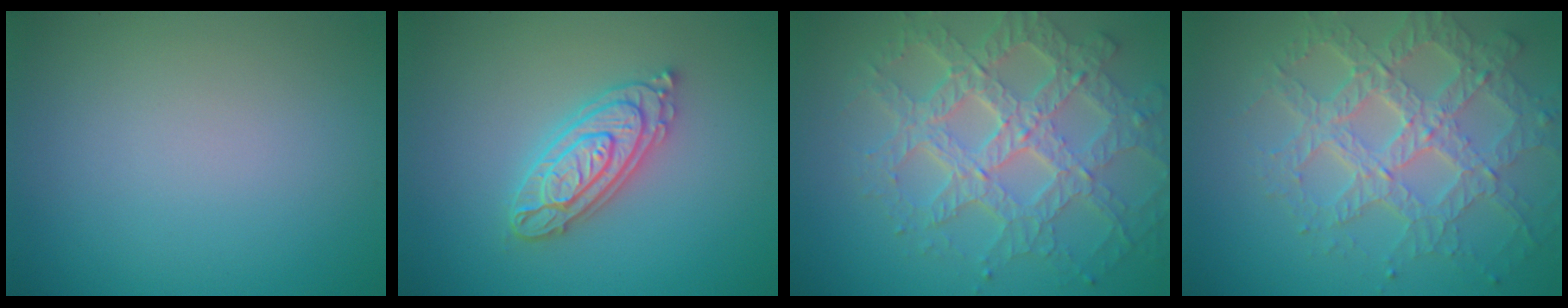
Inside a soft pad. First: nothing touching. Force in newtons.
{"total": 4.1, "press": 4.1, "slide": 0.7}
{"total": 8.1, "press": 6.0, "slide": 5.5}
{"total": 7.4, "press": 5.5, "slide": 5.0}